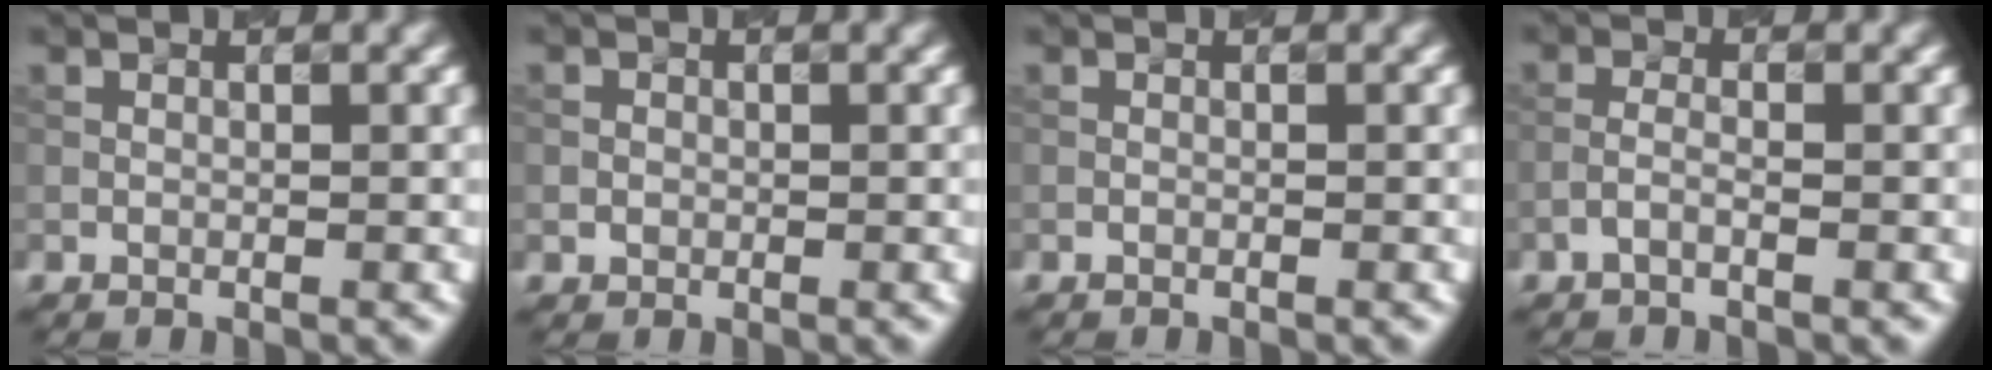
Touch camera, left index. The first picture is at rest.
{"total": 0.8, "force": [-0.1, 0.8, 0.0], "torque": [0.000, 0.002, -0.002]}
{"total": 0.0}
{"total": 1.2, "force": [-0.8, 0.3, 0.8], "torque": [-0.021, 0.008, -0.020]}